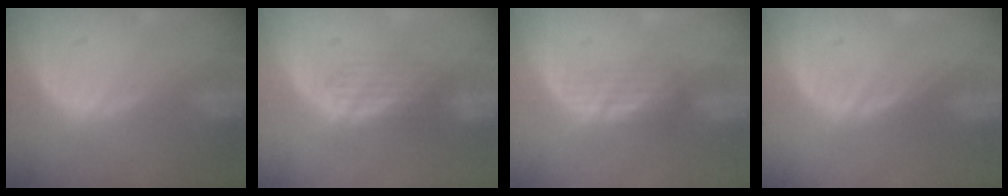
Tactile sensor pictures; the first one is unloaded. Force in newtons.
{"total": 3.6, "press": 3.2, "slide": 1.7}
{"total": 2.4, "press": 2.4, "slide": 0.5}
{"total": 0.0}